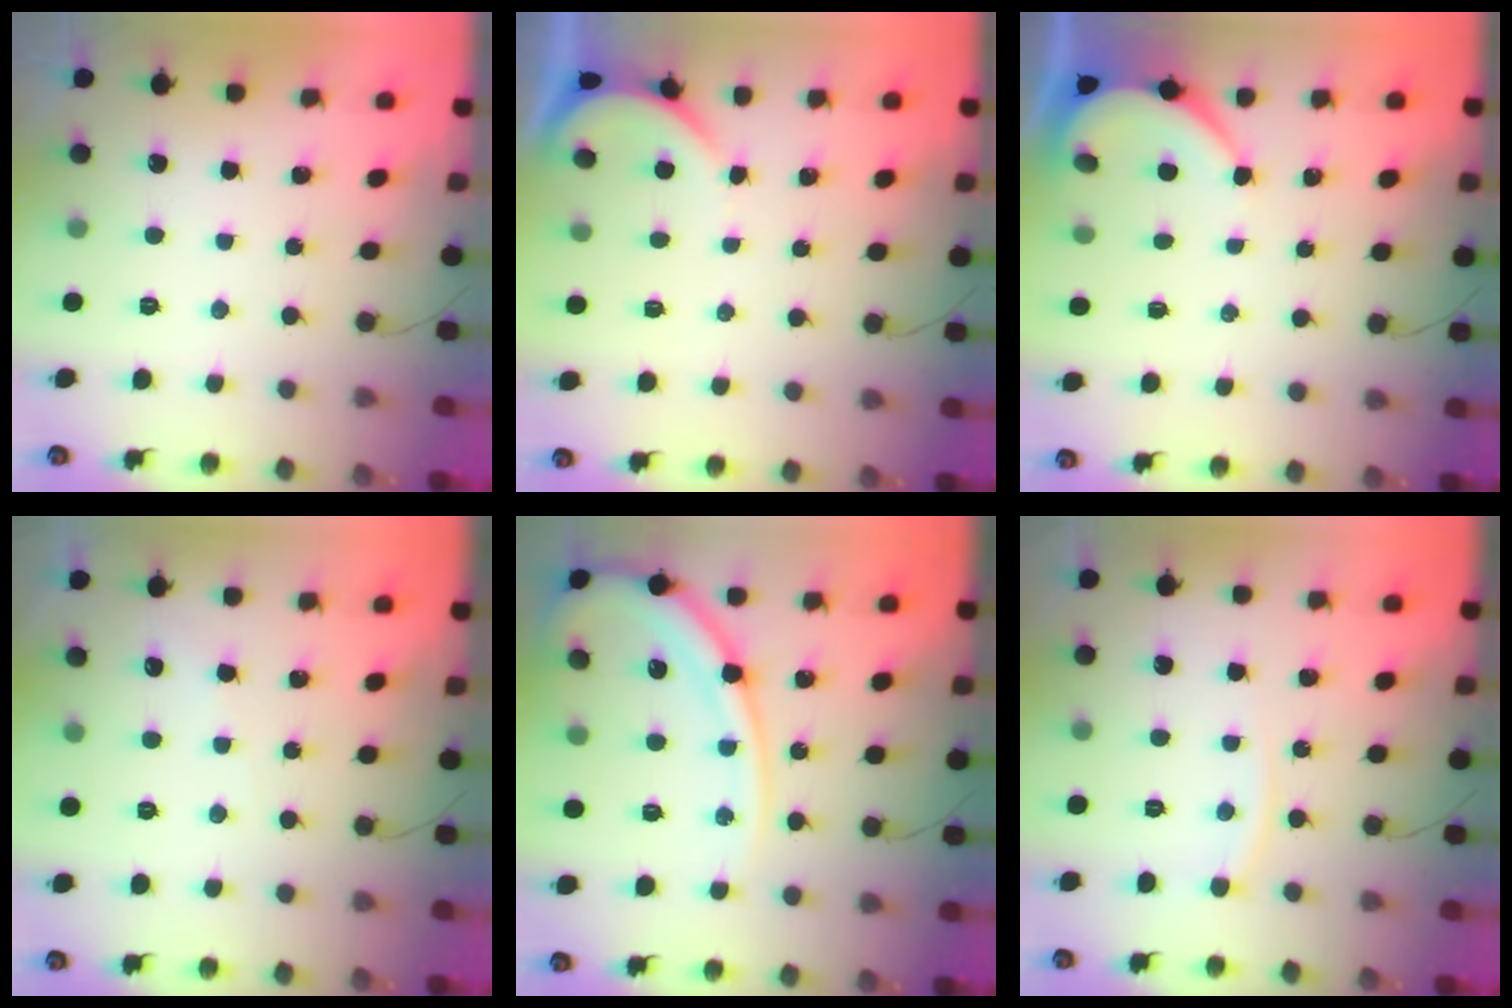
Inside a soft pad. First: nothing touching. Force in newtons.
{"total": 2.1, "press": 2.1, "slide": 0.3}
{"total": 3.9, "press": 3.9, "slide": 0.3}
{"total": 2.0, "press": 2.0, "slide": 0.3}
{"total": 14.5, "press": 14.4, "slide": 1.8}
{"total": 5.3, "press": 5.3, "slide": 0.6}